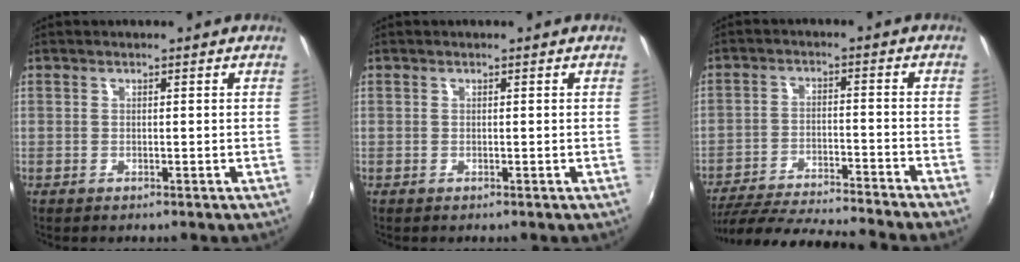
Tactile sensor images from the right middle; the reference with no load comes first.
{"total": 0.0}
{"total": 18.0, "force": [-16.3, -0.4, 7.6], "torque": [-0.150, -0.024, -0.255]}